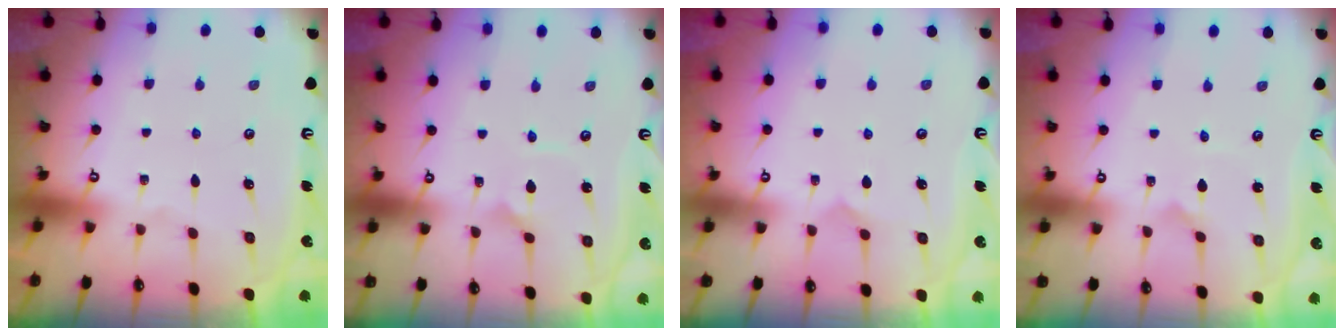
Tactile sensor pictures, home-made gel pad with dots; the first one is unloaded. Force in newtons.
{"total": 2.4, "press": 2.4, "slide": 0.1}
{"total": 3.6, "press": 3.6, "slide": 0.4}
{"total": 1.6, "press": 1.6, "slide": 0.1}